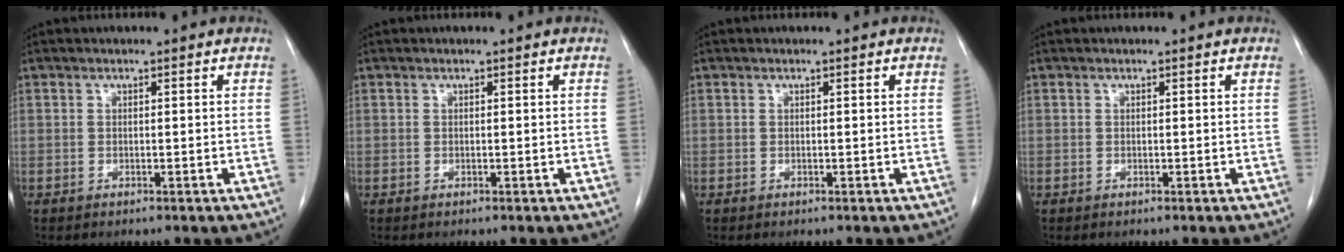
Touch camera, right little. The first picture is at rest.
{"total": 0.0}
{"total": 0.0}
{"total": 0.0}